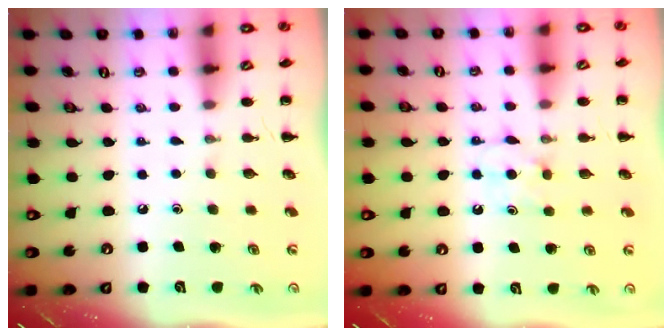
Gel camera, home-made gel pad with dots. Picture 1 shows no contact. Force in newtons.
{"total": 4.9, "press": 4.7, "slide": 1.4}